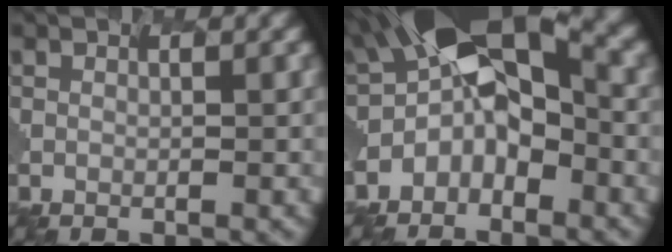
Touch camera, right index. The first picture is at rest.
{"total": 10.7, "force": [-1.1, 6.5, 8.5], "torque": [-0.131, 0.035, -0.025]}